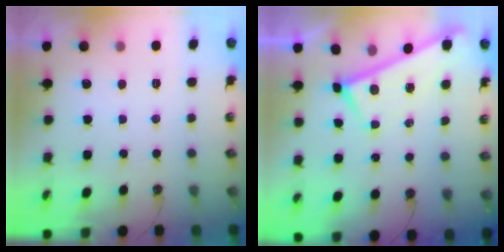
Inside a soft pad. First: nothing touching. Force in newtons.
{"total": 0.0}